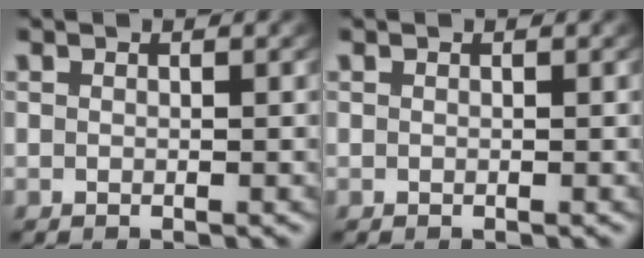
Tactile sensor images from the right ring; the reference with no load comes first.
{"total": 0.0}